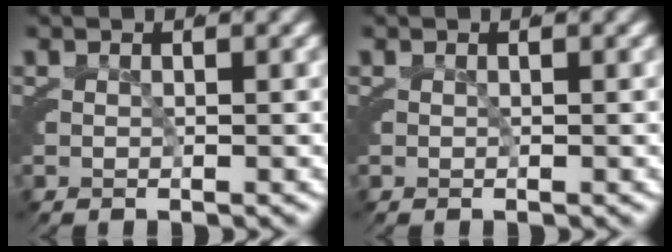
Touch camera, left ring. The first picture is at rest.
{"total": 0.0}